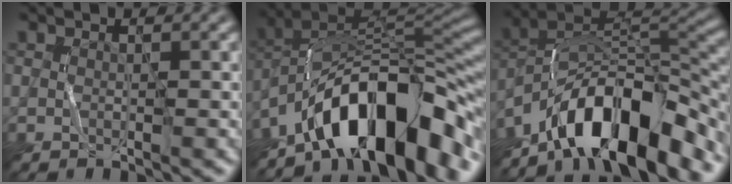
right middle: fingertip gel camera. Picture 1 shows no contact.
{"total": 12.6, "force": [-8.0, 4.9, 8.4], "torque": [-0.109, 0.023, -0.144]}
{"total": 11.8, "force": [-8.5, 3.8, 7.4], "torque": [-0.112, 0.018, -0.163]}